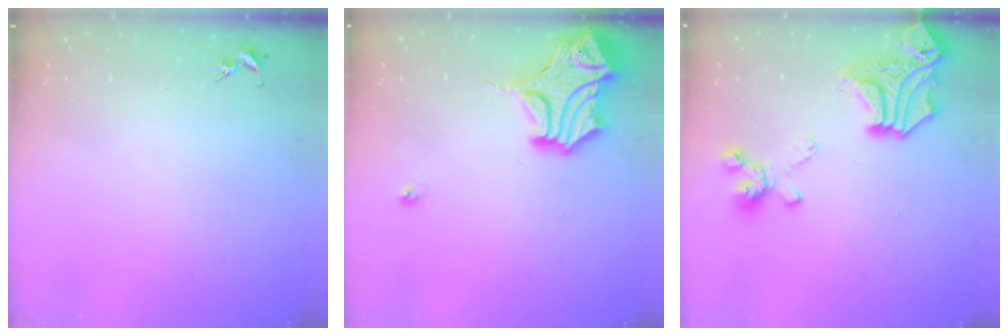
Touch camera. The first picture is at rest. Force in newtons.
{"total": 16.1, "press": 16.0, "slide": 2.0}
{"total": 19.7, "press": 19.7, "slide": 1.0}